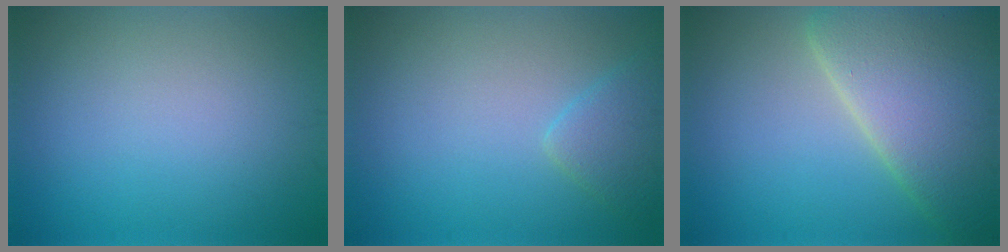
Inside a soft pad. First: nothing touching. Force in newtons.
{"total": 2.3, "press": 2.3, "slide": 0.1}
{"total": 10.2, "press": 10.2, "slide": 0.5}